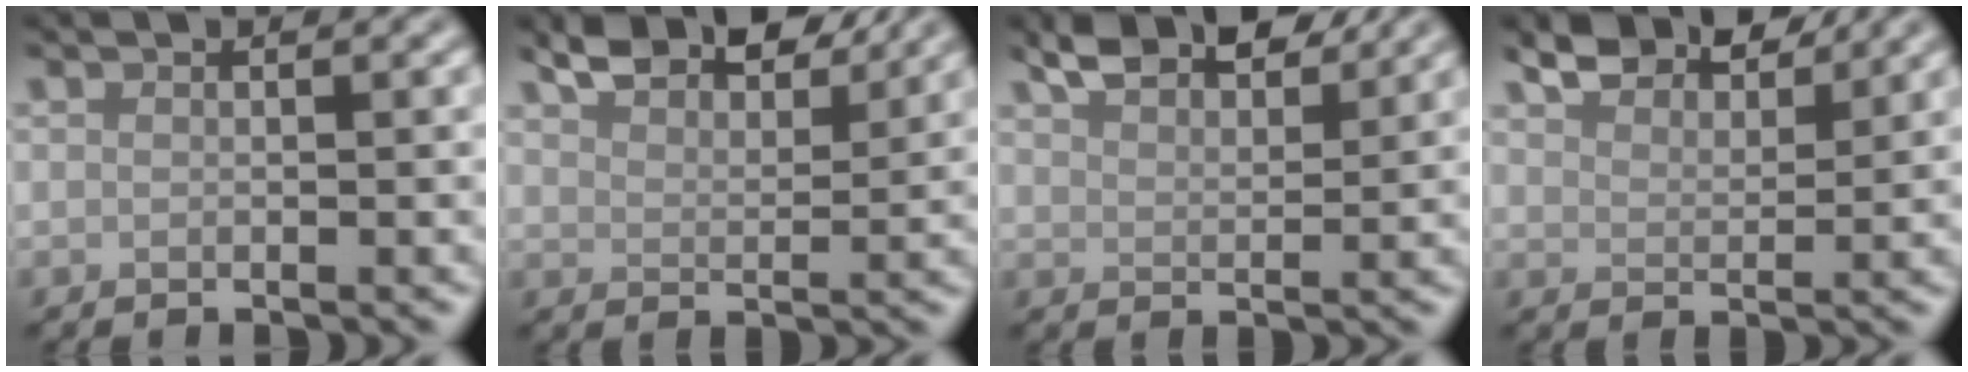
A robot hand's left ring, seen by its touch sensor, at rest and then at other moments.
{"total": 5.5, "force": [4.7, 1.6, 2.3], "torque": [-0.042, 0.009, 0.077]}
{"total": 5.1, "force": [4.1, 1.6, 2.5], "torque": [-0.044, 0.008, 0.072]}
{"total": 5.2, "force": [4.7, 1.4, 1.7], "torque": [-0.040, 0.008, 0.071]}